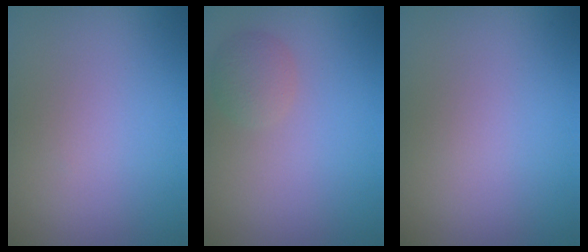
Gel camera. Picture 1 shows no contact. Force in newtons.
{"total": 2.0, "press": 2.0, "slide": 0.1}
{"total": 0.0}